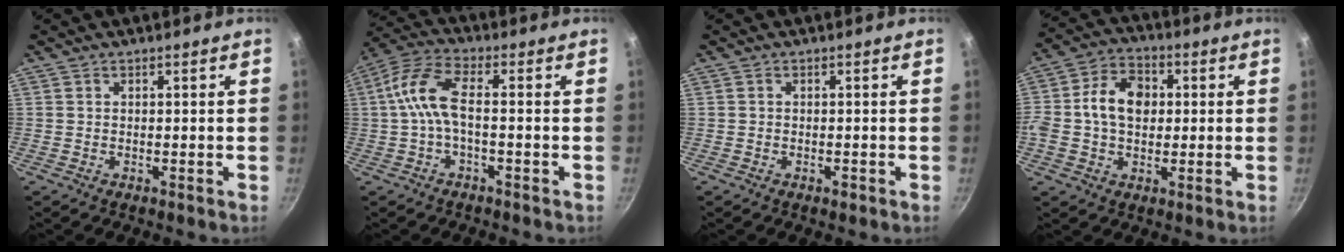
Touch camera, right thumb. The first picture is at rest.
{"total": 8.4, "force": [-1.1, 3.2, 7.7], "torque": [-0.179, 0.027, -0.034]}
{"total": 1.1, "force": [-0.6, 0.5, 0.7], "torque": [-0.011, 0.002, -0.010]}
{"total": 11.2, "force": [0.9, 8.2, 7.6], "torque": [-0.113, 0.019, -0.002]}